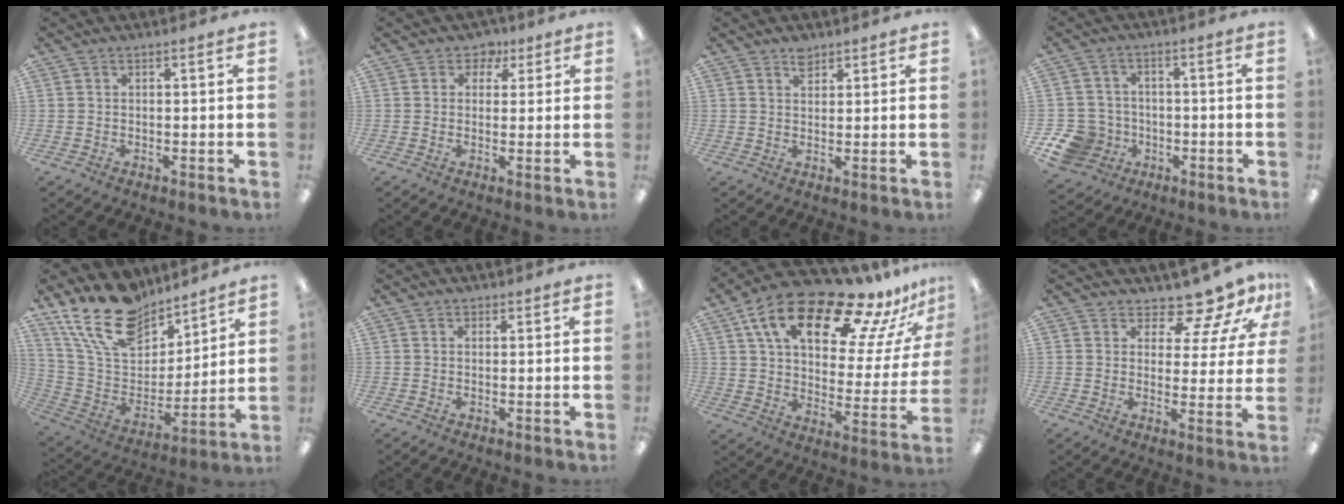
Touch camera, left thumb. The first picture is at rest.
{"total": 3.8, "force": [2.0, 3.1, 1.0], "torque": [-0.005, -0.006, 0.031]}
{"total": 2.9, "force": [2.2, 1.6, 1.0], "torque": [-0.006, -0.007, 0.038]}
{"total": 9.6, "force": [-3.9, 8.3, 2.8], "torque": [-0.078, 0.030, -0.066]}
{"total": 19.9, "force": [15.0, 9.9, 8.6], "torque": [-0.183, -0.084, 0.277]}
{"total": 1.1, "force": [0.7, 0.8, 0.1], "torque": [0.006, -0.001, 0.011]}
{"total": 22.0, "force": [14.4, 8.6, 14.3], "torque": [-0.236, -0.085, 0.238]}
{"total": 10.4, "force": [9.0, 3.3, 3.9], "torque": [-0.066, -0.064, 0.164]}